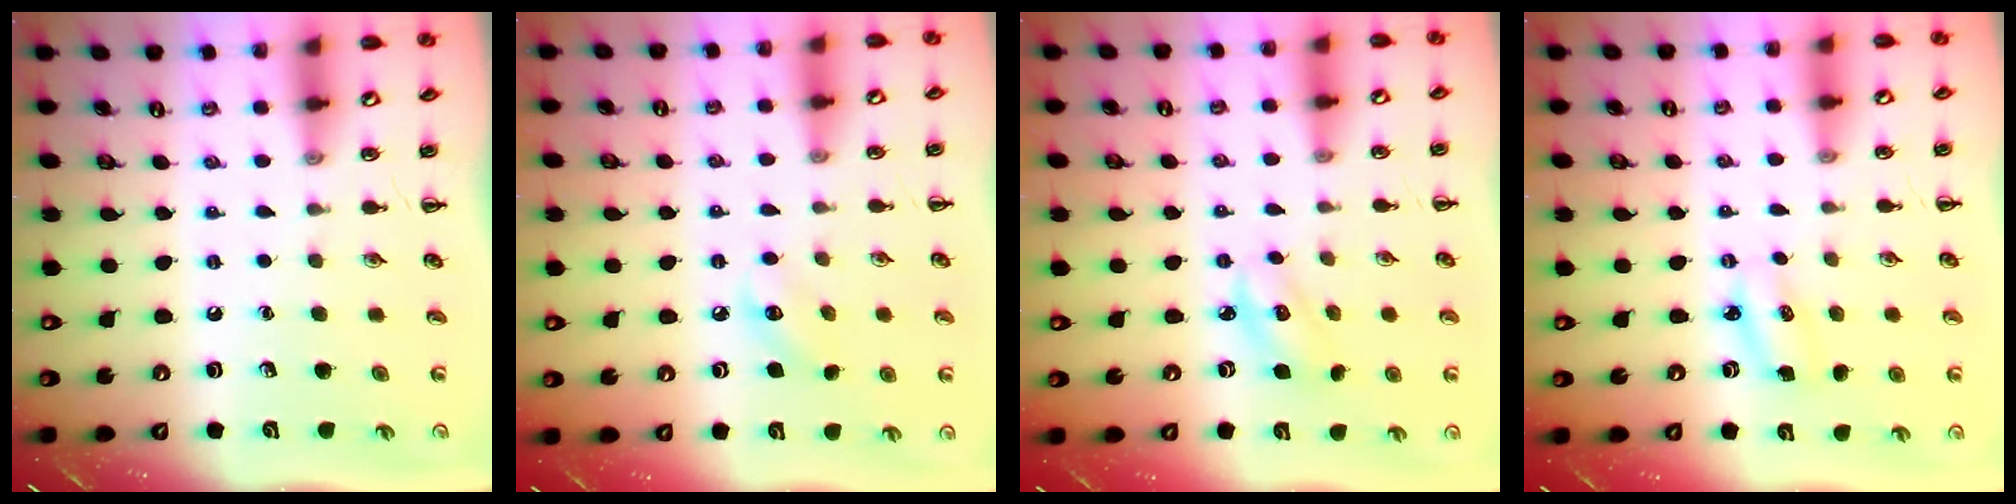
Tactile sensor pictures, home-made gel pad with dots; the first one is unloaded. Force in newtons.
{"total": 6.2, "press": 6.0, "slide": 1.7}
{"total": 2.9, "press": 2.8, "slide": 0.6}
{"total": 3.1, "press": 3.0, "slide": 0.7}